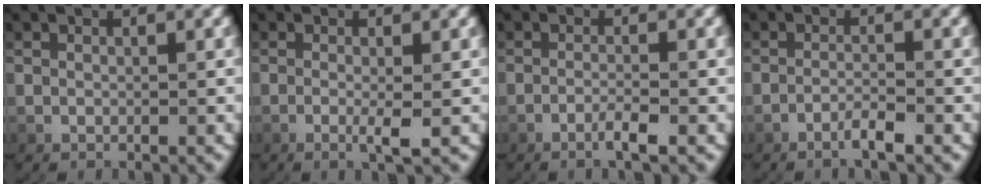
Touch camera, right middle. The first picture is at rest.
{"total": 2.0, "force": [-0.5, 0.2, 1.9], "torque": [-0.049, -0.009, -0.006]}
{"total": 1.8, "force": [-1.1, 0.1, 1.4], "torque": [-0.036, 0.002, -0.022]}
{"total": 1.9, "force": [-1.4, 0.1, 1.3], "torque": [-0.032, 0.001, -0.028]}